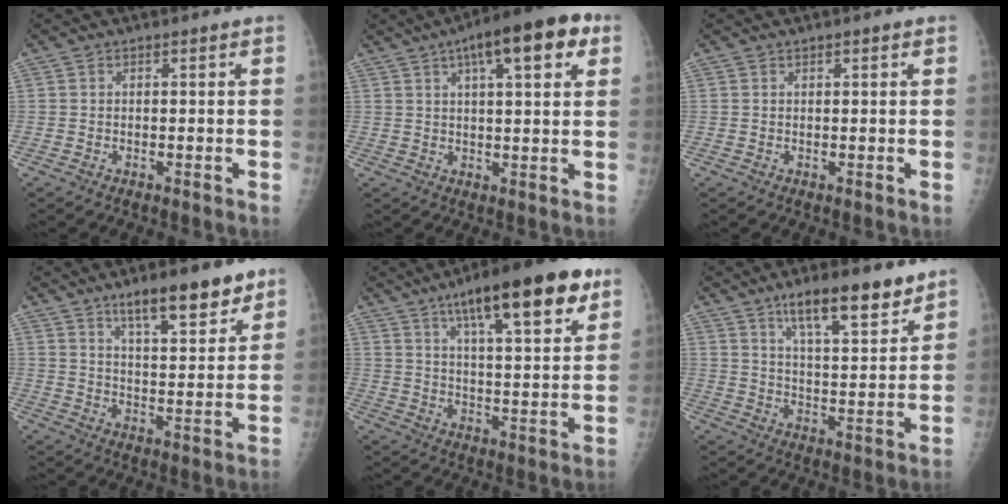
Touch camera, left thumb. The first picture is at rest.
{"total": 14.2, "force": [6.6, 4.3, 11.8], "torque": [-0.149, 0.006, 0.087]}
{"total": 0.6, "force": [0.4, 0.2, 0.4], "torque": [-0.004, 0.000, 0.005]}
{"total": 12.4, "force": [8.5, 3.6, 8.3], "torque": [-0.096, -0.048, 0.133]}
{"total": 19.9, "force": [11.4, 5.2, 15.5], "torque": [-0.207, -0.034, 0.173]}
{"total": 13.4, "force": [9.2, 3.5, 9.1], "torque": [-0.119, -0.052, 0.151]}